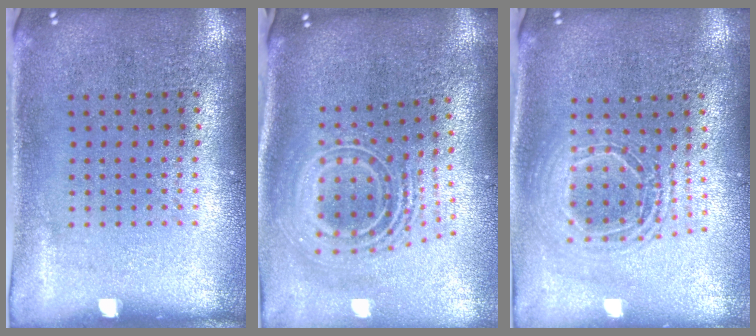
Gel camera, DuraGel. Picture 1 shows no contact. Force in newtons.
{"total": 2.6, "press": 1.8, "slide": 1.9}
{"total": 1.7, "press": 1.4, "slide": 0.9}